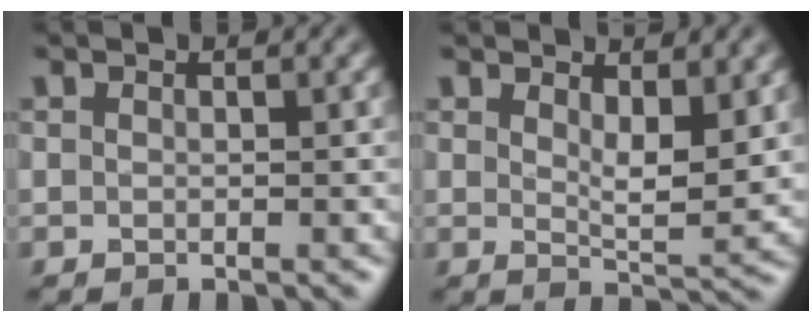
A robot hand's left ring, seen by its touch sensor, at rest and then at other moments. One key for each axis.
{"total": 4.0, "fx": 1.6, "fy": 1.2, "fz": 3.4, "tx": -0.058, "ty": -0.012, "tz": 0.031}